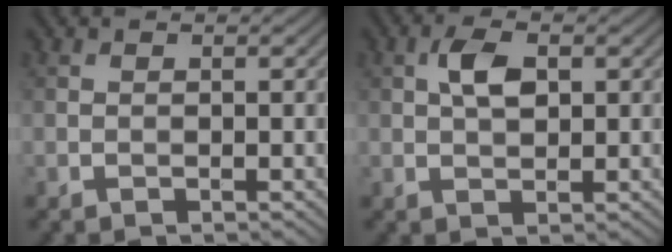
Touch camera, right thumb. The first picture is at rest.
{"total": 3.8, "force": [1.0, 2.0, 3.0], "torque": [-0.063, 0.006, 0.015]}